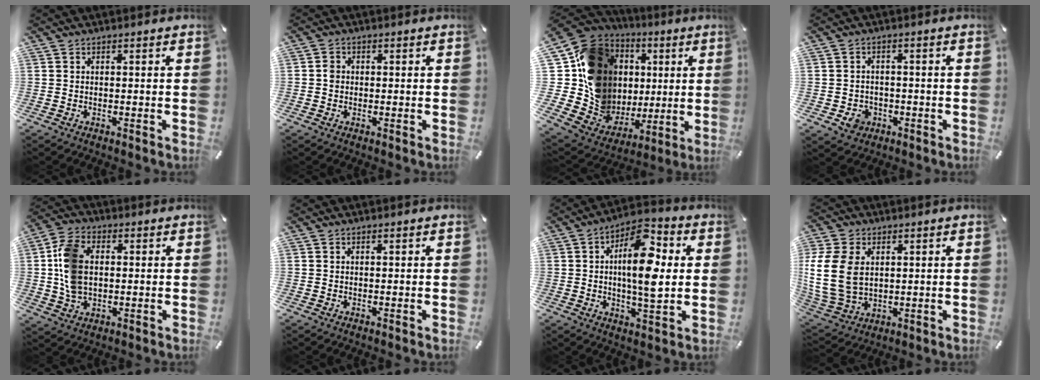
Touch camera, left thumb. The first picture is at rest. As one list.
[{"total": 1.5, "force": [-0.2, 1.4, 0.7], "torque": [-0.013, 0.007, -0.006]}, {"total": 18.9, "force": [3.7, 16.5, 8.5], "torque": [-0.150, -0.044, 0.095]}, {"total": 4.6, "force": [-1.7, 4.0, 1.5], "torque": [-0.014, 0.002, -0.032]}, {"total": 10.7, "force": [0.7, 7.6, 7.5], "torque": [-0.157, 0.009, 0.015]}, {"total": 0.0}, {"total": 14.3, "force": [2.2, 6.0, 12.8], "torque": [-0.210, -0.012, 0.031]}, {"total": 14.6, "force": [2.2, 11.1, 9.2], "torque": [-0.225, -0.001, 0.040]}]